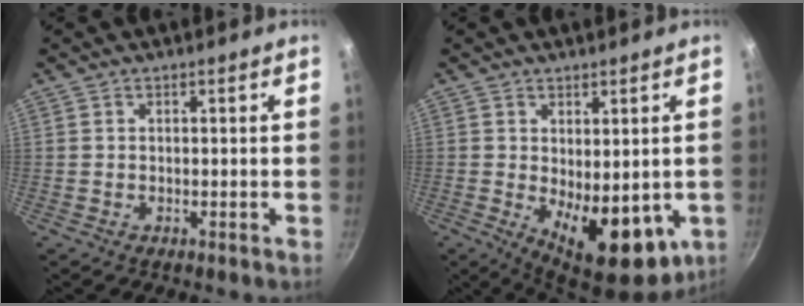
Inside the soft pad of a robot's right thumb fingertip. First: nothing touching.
{"total": 12.8, "force": [-1.5, 6.6, 10.9], "torque": [-0.129, -0.023, -0.006]}